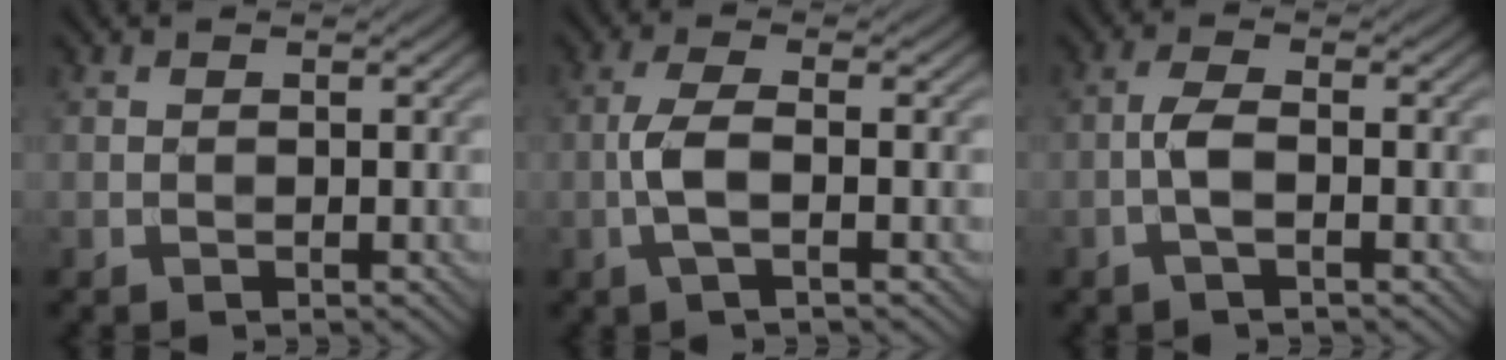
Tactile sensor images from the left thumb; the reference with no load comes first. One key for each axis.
{"total": 4.2, "fx": -1.0, "fy": 1.0, "fz": 3.9, "tx": -0.088, "ty": 0.007, "tz": -0.029}
{"total": 2.9, "fx": -0.9, "fy": 0.7, "fz": 2.6, "tx": -0.061, "ty": 0.005, "tz": -0.027}